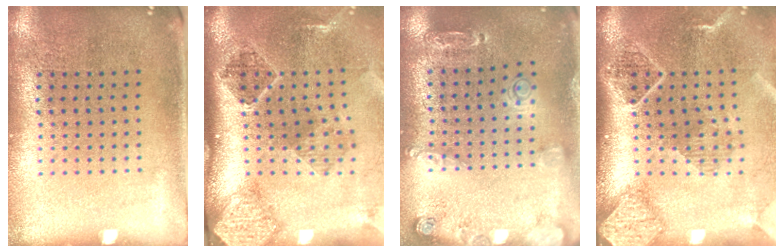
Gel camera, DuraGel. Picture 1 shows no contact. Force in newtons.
{"total": 2.9, "press": 1.9, "slide": 2.1}
{"total": 1.5, "press": 1.5, "slide": 0.3}
{"total": 2.7, "press": 2.0, "slide": 1.9}